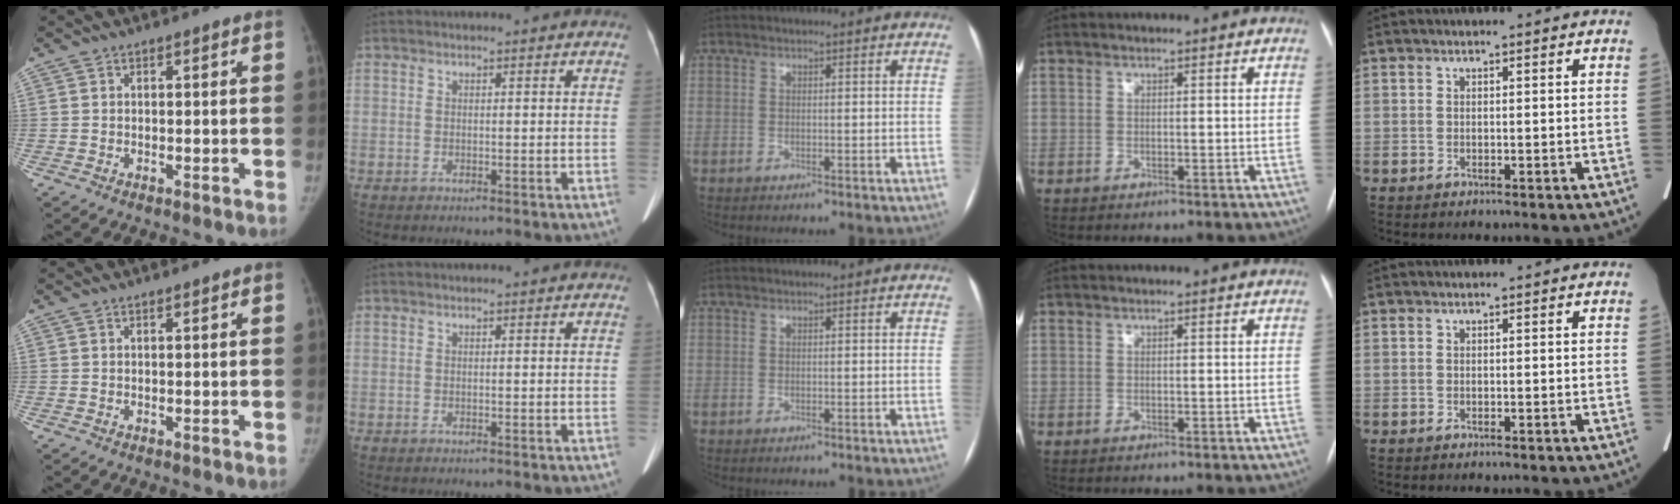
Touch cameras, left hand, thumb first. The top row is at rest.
{}